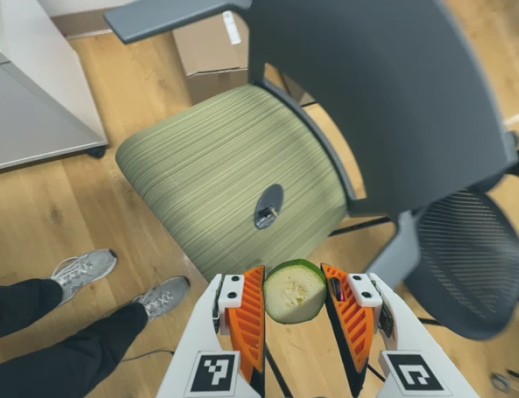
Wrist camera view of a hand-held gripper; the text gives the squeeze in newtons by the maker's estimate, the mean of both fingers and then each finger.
{"total": 9.3, "left": 9.8, "right": 8.8}